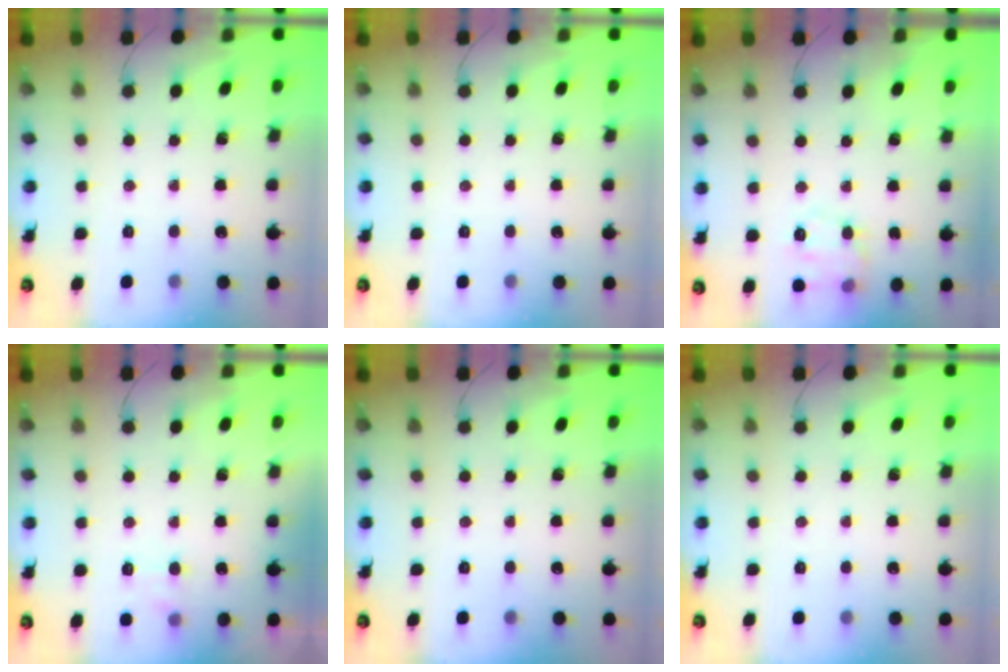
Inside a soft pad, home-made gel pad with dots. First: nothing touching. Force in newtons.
{"total": 0.0}
{"total": 9.9, "press": 9.8, "slide": 0.6}
{"total": 5.8, "press": 5.6, "slide": 1.2}
{"total": 0.0}
{"total": 0.0}